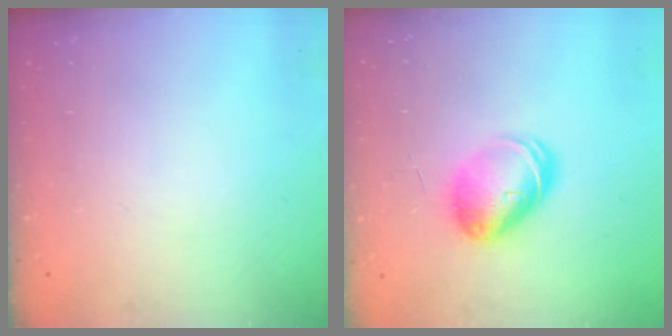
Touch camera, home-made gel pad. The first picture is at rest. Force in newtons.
{"total": 9.3, "press": 9.2, "slide": 1.5}